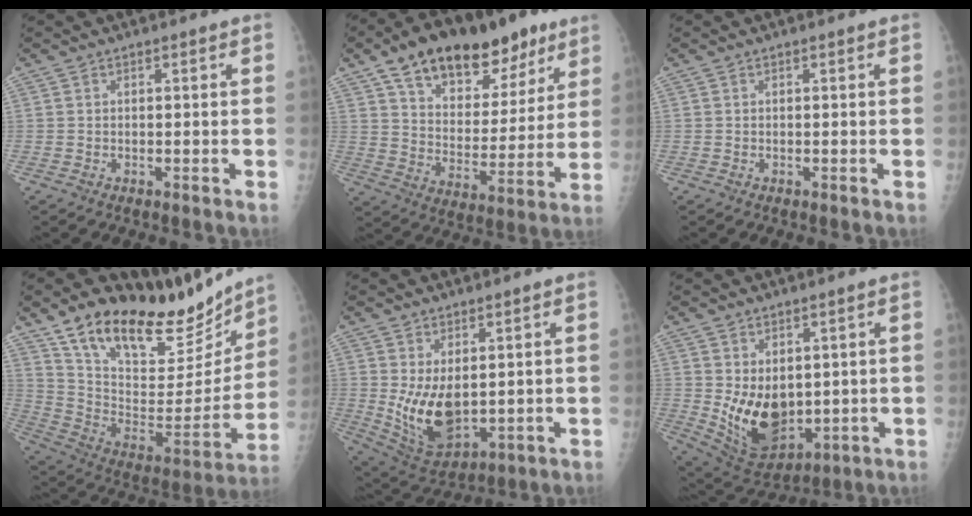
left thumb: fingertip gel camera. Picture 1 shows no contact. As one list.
[{"total": 23.9, "force": [14.7, 12.6, 13.9], "torque": [-0.181, -0.027, 0.239]}, {"total": 0.0}, {"total": 25.8, "force": [20.2, 10.5, 12.2], "torque": [-0.160, -0.084, 0.334]}, {"total": 10.6, "force": [1.1, 5.9, 8.7], "torque": [-0.139, -0.026, 0.046]}, {"total": 12.0, "force": [0.8, 7.9, 8.9], "torque": [-0.121, -0.030, 0.047]}]